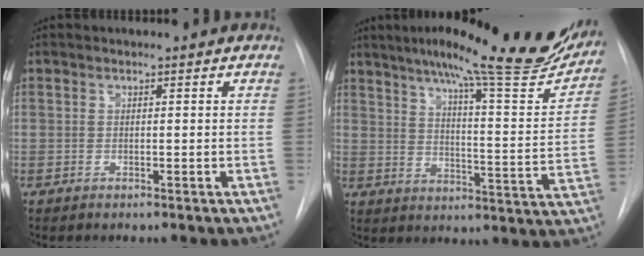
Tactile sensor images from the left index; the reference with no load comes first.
{"total": 24.5, "force": [20.1, 2.4, 13.8], "torque": [-0.202, -0.049, 0.257]}